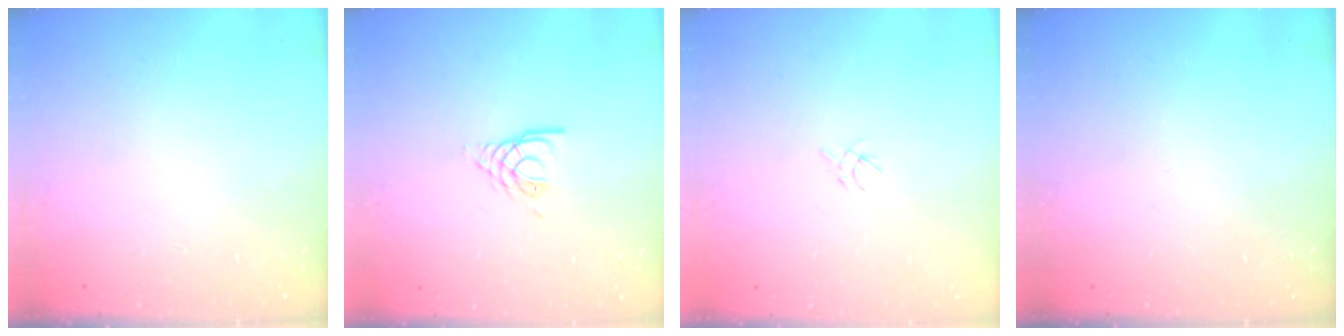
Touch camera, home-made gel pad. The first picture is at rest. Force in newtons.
{"total": 3.3, "press": 3.2, "slide": 0.4}
{"total": 2.2, "press": 2.2, "slide": 0.5}
{"total": 0.0}